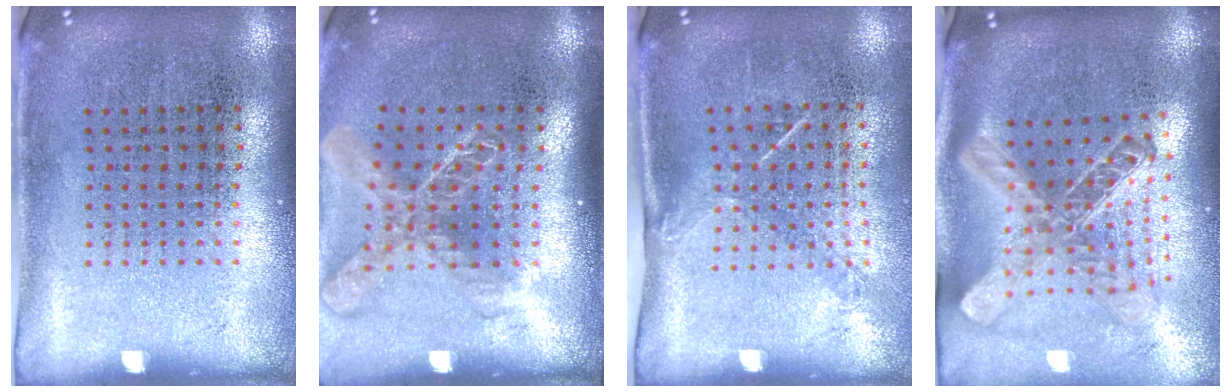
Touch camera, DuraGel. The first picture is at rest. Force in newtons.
{"total": 2.0, "press": 1.5, "slide": 1.2}
{"total": 1.4, "press": 1.0, "slide": 1.1}
{"total": 2.8, "press": 2.0, "slide": 1.9}